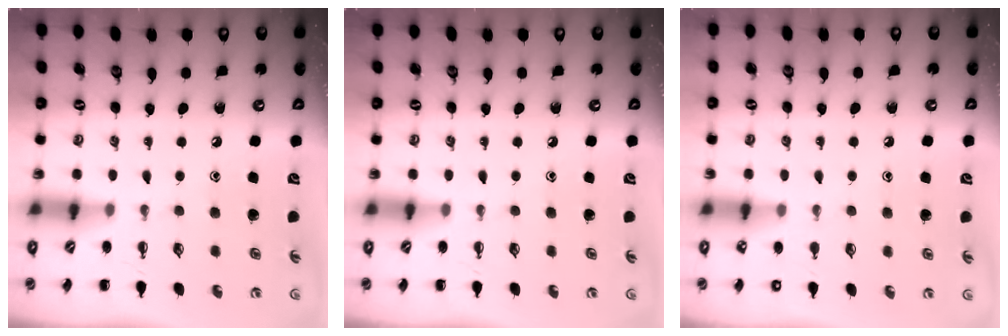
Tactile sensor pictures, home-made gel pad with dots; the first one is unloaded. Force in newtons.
{"total": 0.0}
{"total": 1.1, "press": 1.1, "slide": 0.2}